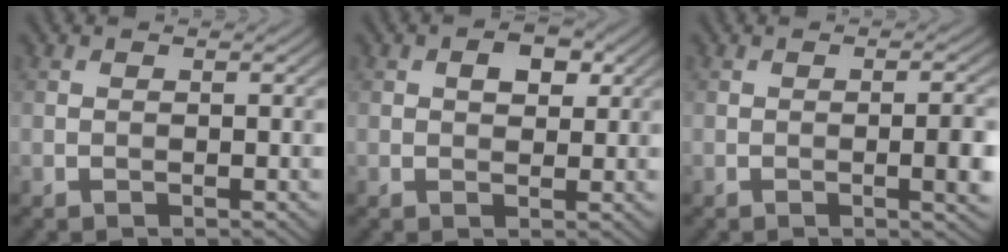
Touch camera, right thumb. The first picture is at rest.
{"total": 3.1, "force": [1.1, 2.0, 2.2], "torque": [-0.034, 0.001, 0.017]}
{"total": 3.4, "force": [-0.6, 0.5, 3.3], "torque": [-0.051, 0.002, -0.008]}